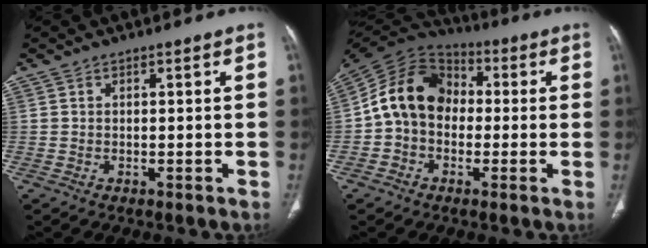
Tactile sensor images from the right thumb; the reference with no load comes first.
{"total": 13.6, "force": [-0.4, 10.6, 8.4], "torque": [-0.134, 0.038, -0.024]}